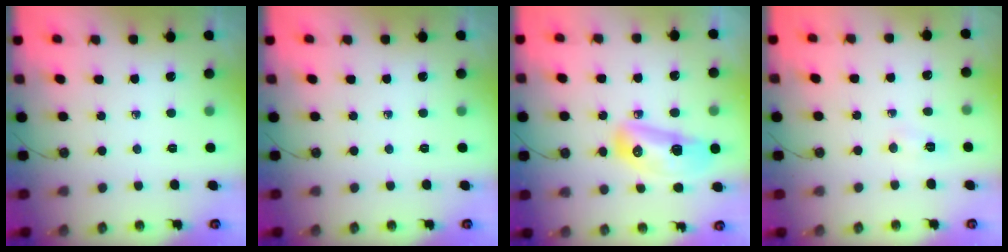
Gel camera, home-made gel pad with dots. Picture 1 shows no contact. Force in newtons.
{"total": 0.0}
{"total": 13.4, "press": 12.9, "slide": 3.9}
{"total": 2.9, "press": 2.9, "slide": 0.4}